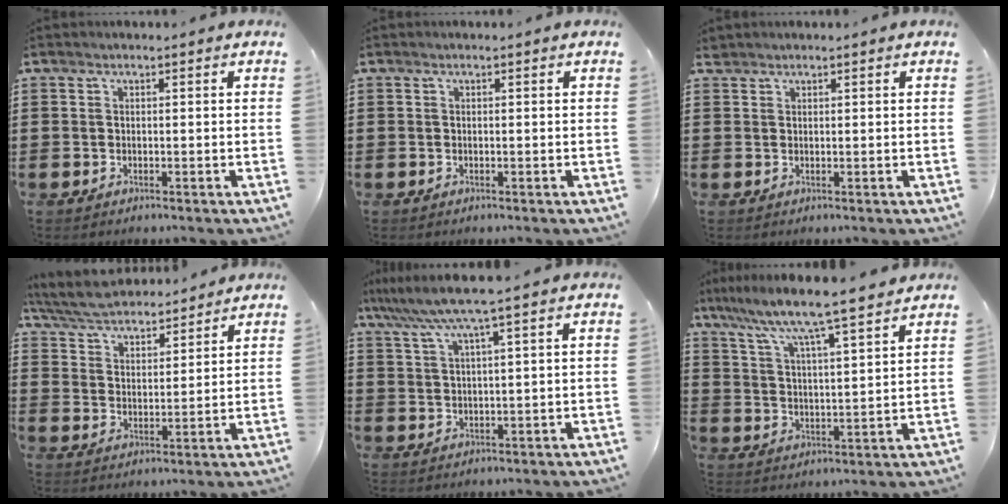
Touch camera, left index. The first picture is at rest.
{"total": 0.0}
{"total": 0.9, "force": [0.8, 0.3, 0.1], "torque": [-0.005, 0.001, 0.017]}
{"total": 6.0, "force": [5.7, 0.9, 1.6], "torque": [-0.055, -0.022, 0.102]}
{"total": 5.6, "force": [3.6, -0.4, 4.2], "torque": [-0.093, -0.009, 0.059]}
{"total": 6.5, "force": [5.9, -0.5, 2.8], "torque": [-0.080, -0.042, 0.093]}